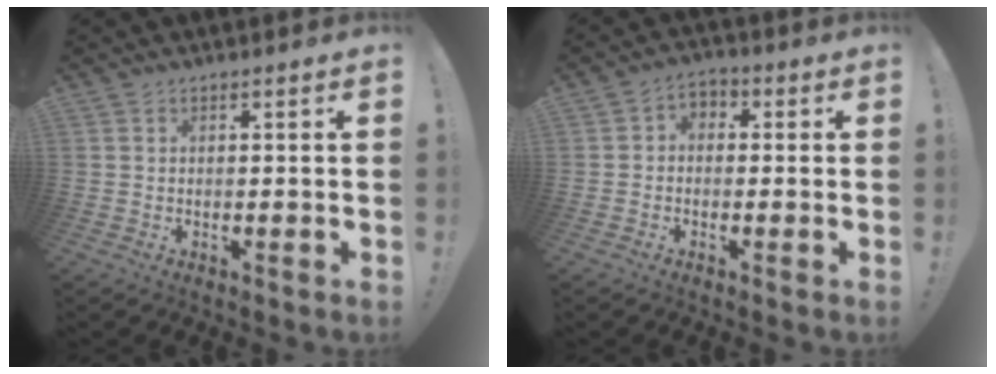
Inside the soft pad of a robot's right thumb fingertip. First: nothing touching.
{"total": 3.5, "force": [-1.5, 2.6, 1.8], "torque": [-0.035, 0.016, -0.026]}